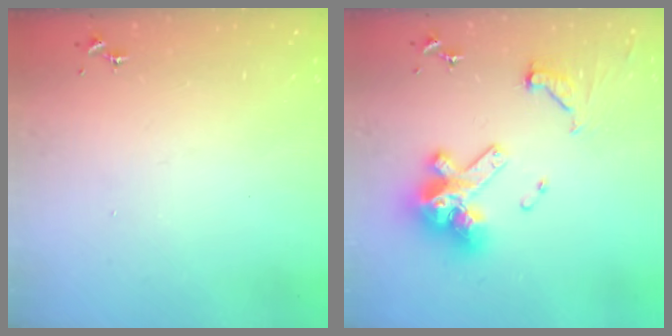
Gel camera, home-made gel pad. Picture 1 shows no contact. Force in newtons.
{"total": 17.6, "press": 17.4, "slide": 2.1}